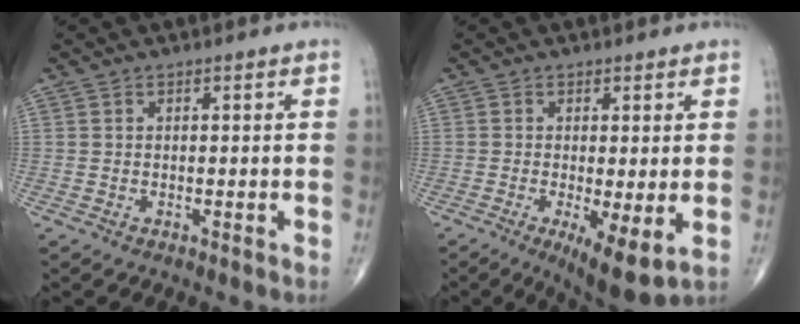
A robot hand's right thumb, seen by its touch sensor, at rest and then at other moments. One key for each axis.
{"total": 6.1, "fx": -1.2, "fy": 1.7, "fz": 5.7, "tx": -0.097, "ty": -0.022, "tz": -0.019}